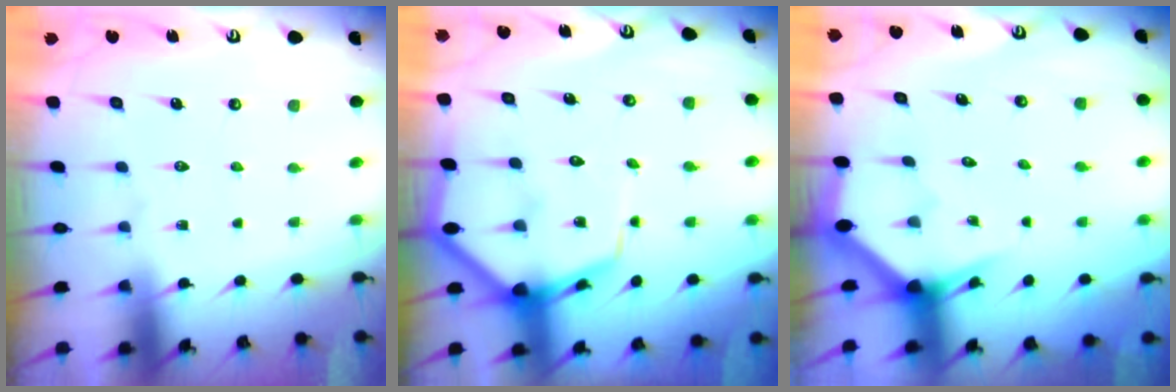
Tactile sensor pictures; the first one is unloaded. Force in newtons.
{"total": 9.8, "press": 9.8, "slide": 1.0}
{"total": 3.0, "press": 3.0, "slide": 0.1}